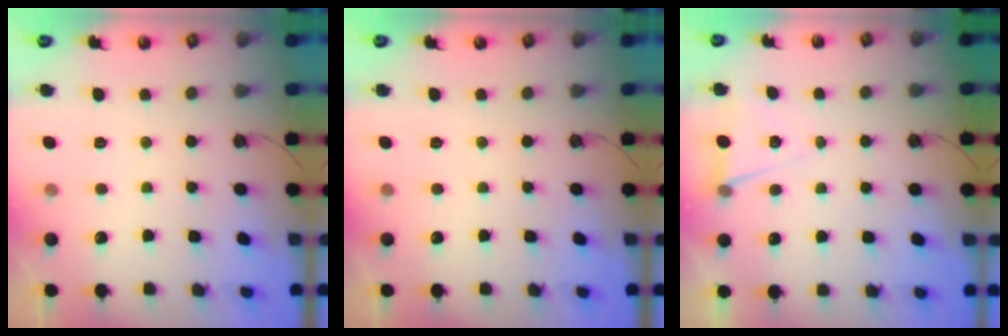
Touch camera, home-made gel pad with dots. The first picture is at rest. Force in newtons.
{"total": 0.0}
{"total": 6.1, "press": 4.0, "slide": 4.6}